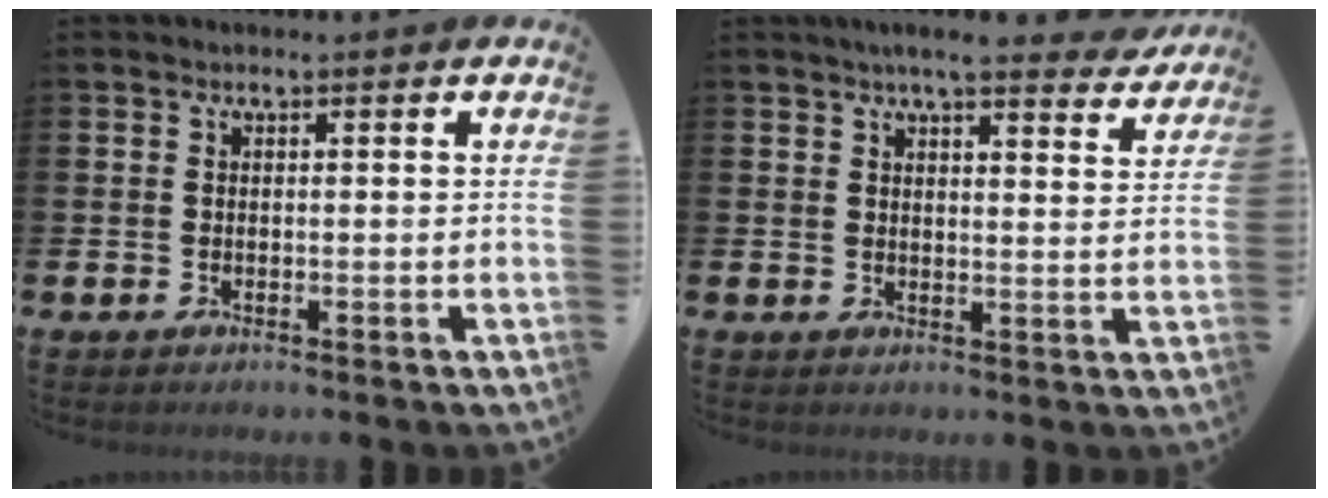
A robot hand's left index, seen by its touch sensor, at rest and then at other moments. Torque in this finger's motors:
{"motor_torque": [1.06, -1.08, 0.70, 0.18]}